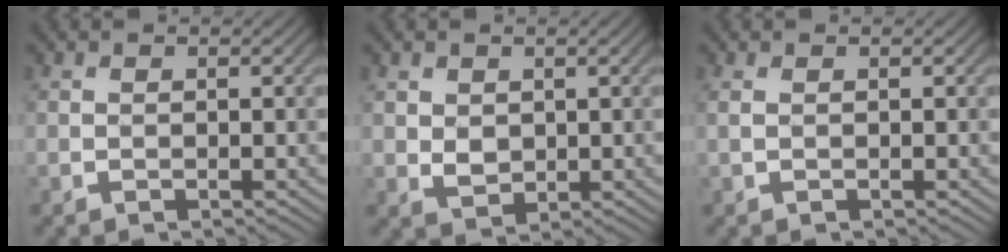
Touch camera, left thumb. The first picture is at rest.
{"total": 2.8, "force": [0.5, 2.2, 1.6], "torque": [-0.056, -0.002, 0.006]}
{"total": 0.8, "force": [0.2, 0.4, 0.6], "torque": [-0.019, 0.000, 0.006]}